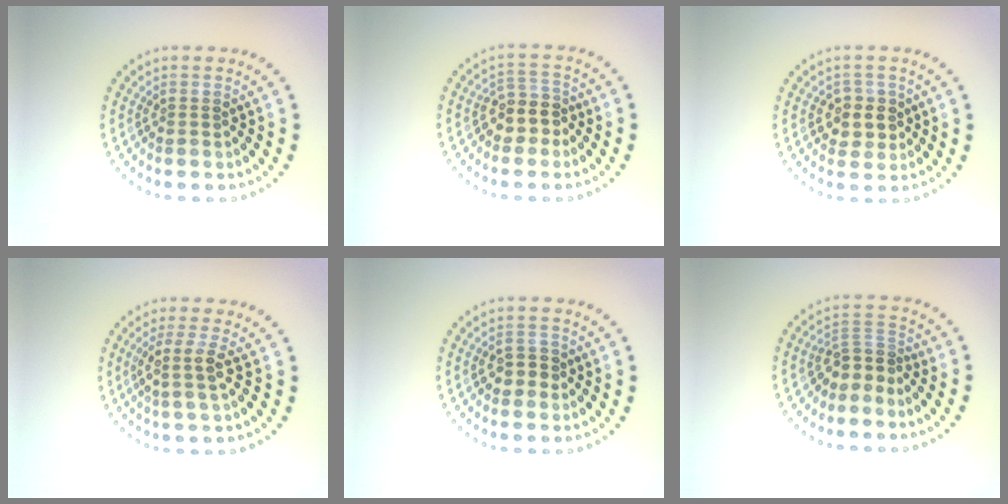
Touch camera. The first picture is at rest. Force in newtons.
{"total": 2.7, "press": 2.4, "slide": 1.2}
{"total": 2.4, "press": 2.3, "slide": 0.7}
{"total": 2.3, "press": 1.8, "slide": 1.3}
{"total": 1.9, "press": 1.8, "slide": 0.4}
{"total": 2.9, "press": 2.0, "slide": 2.1}